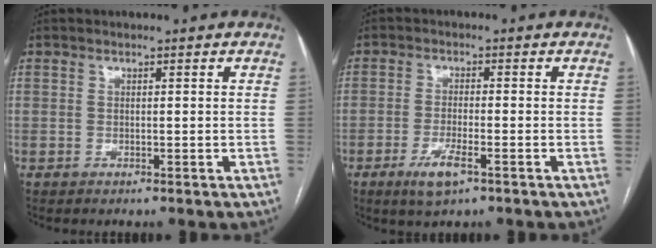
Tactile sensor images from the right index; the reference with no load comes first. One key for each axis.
{"total": 4.9, "fx": -2.6, "fy": 0.9, "fz": 4.0, "tx": -0.083, "ty": -0.007, "tz": -0.046}